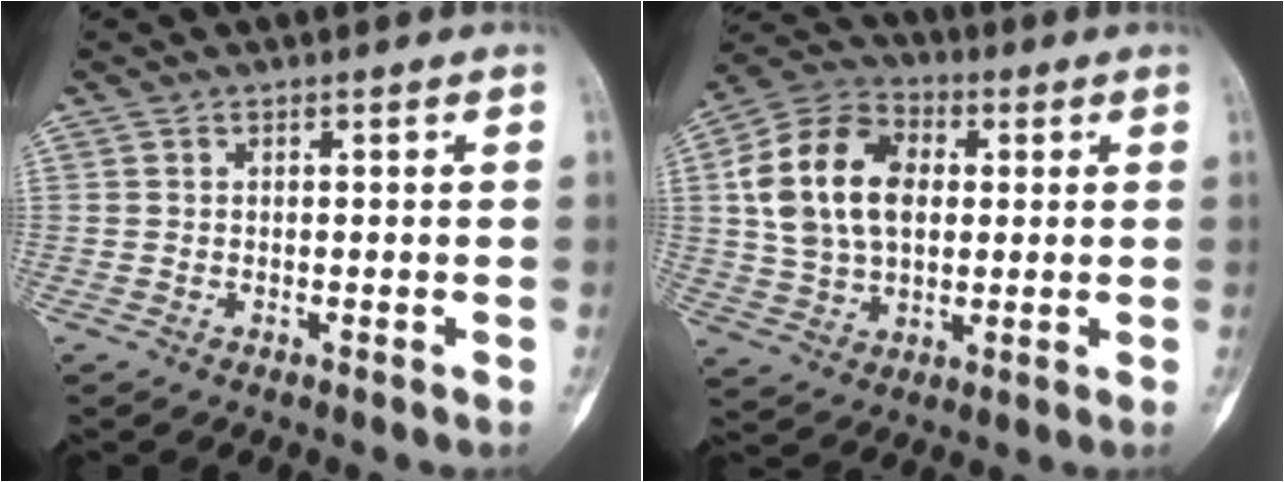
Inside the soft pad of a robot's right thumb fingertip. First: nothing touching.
{"total": 16.5, "force": [2.5, 11.4, 11.6], "torque": [-0.194, 0.019, 0.041]}